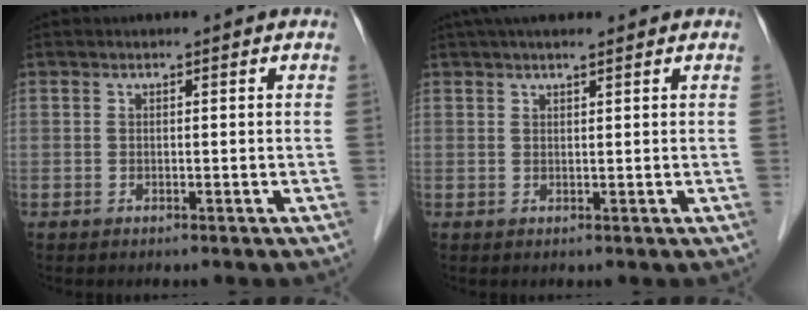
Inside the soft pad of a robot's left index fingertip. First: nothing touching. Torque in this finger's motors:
{"motor_torque": [1.03, -1.07, 0.12, 0.08]}